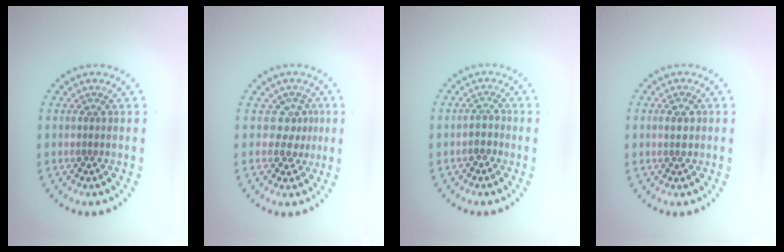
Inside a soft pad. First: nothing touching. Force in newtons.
{"total": 2.1, "press": 1.4, "slide": 1.6}
{"total": 1.3, "press": 1.1, "slide": 0.6}
{"total": 1.1, "press": 1.0, "slide": 0.2}